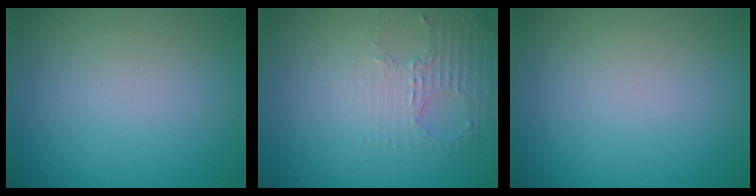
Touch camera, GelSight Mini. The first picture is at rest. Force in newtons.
{"total": 2.6, "press": 2.0, "slide": 1.7}
{"total": 0.0}